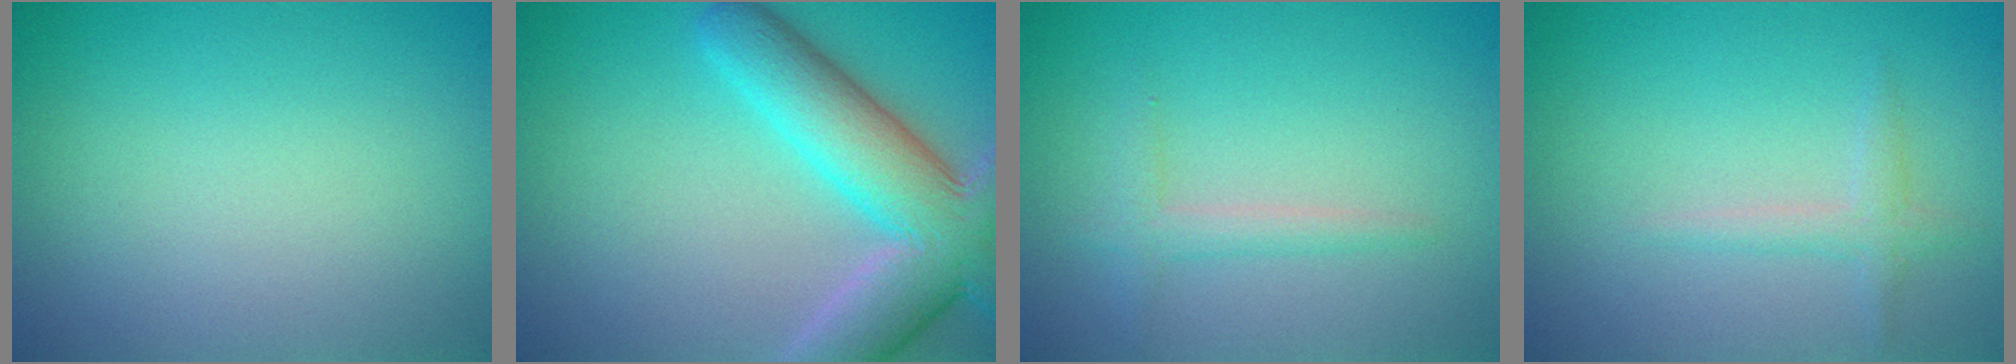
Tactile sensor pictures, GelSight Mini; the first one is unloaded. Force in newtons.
{"total": 9.0, "press": 9.0, "slide": 0.6}
{"total": 1.6, "press": 1.6, "slide": 0.1}
{"total": 1.3, "press": 1.3, "slide": 0.1}